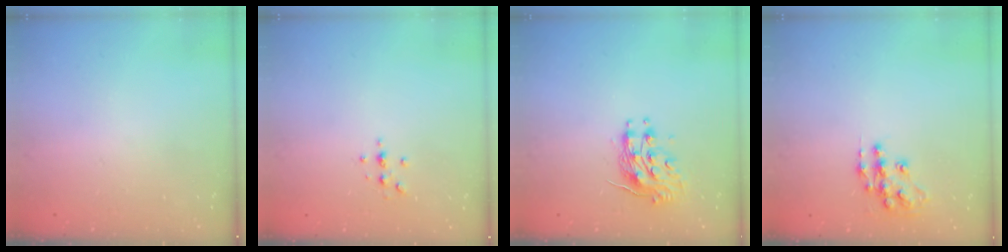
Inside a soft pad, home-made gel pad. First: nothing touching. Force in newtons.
{"total": 2.8, "press": 2.7, "slide": 0.3}
{"total": 9.4, "press": 9.4, "slide": 0.3}
{"total": 11.1, "press": 11.0, "slide": 0.7}